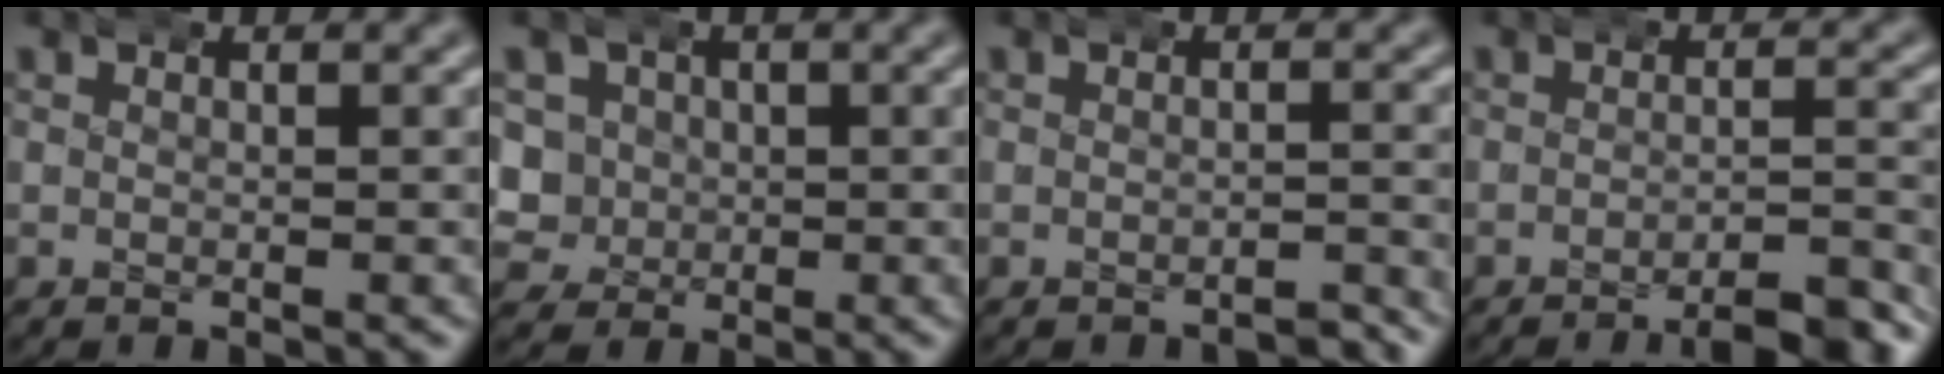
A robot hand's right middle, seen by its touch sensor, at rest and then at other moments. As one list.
[{"total": 8.8, "force": [-0.6, 8.4, 2.6], "torque": [-0.092, -0.025, -0.011]}, {"total": 1.9, "force": [-1.9, 0.2, 0.2], "torque": [-0.003, 0.006, -0.038]}, {"total": 5.4, "force": [-4.4, 0.8, 3.0], "torque": [-0.032, 0.002, -0.075]}]